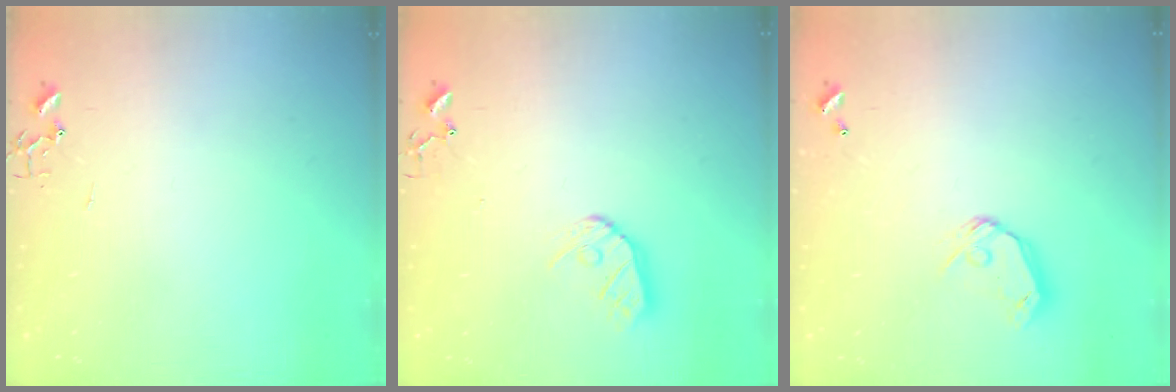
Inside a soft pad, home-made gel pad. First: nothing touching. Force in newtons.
{"total": 9.5, "press": 9.5, "slide": 0.8}
{"total": 8.9, "press": 8.8, "slide": 1.2}